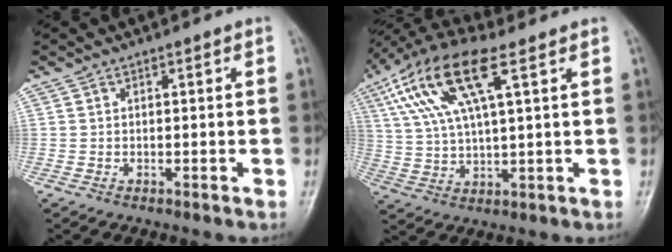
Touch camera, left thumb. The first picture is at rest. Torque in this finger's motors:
{"motor_torque": [0.83, 0.80, 1.91, -0.86, 0.56]}